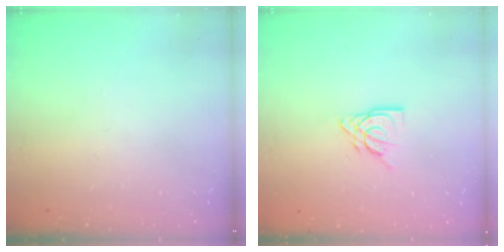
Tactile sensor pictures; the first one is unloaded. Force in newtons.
{"total": 9.2, "press": 9.1, "slide": 0.8}